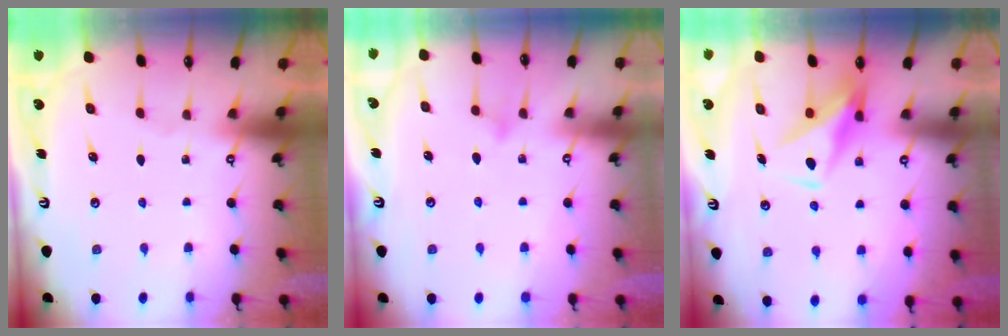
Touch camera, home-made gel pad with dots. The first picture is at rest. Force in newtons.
{"total": 7.9, "press": 7.9, "slide": 0.6}
{"total": 8.8, "press": 8.7, "slide": 0.9}